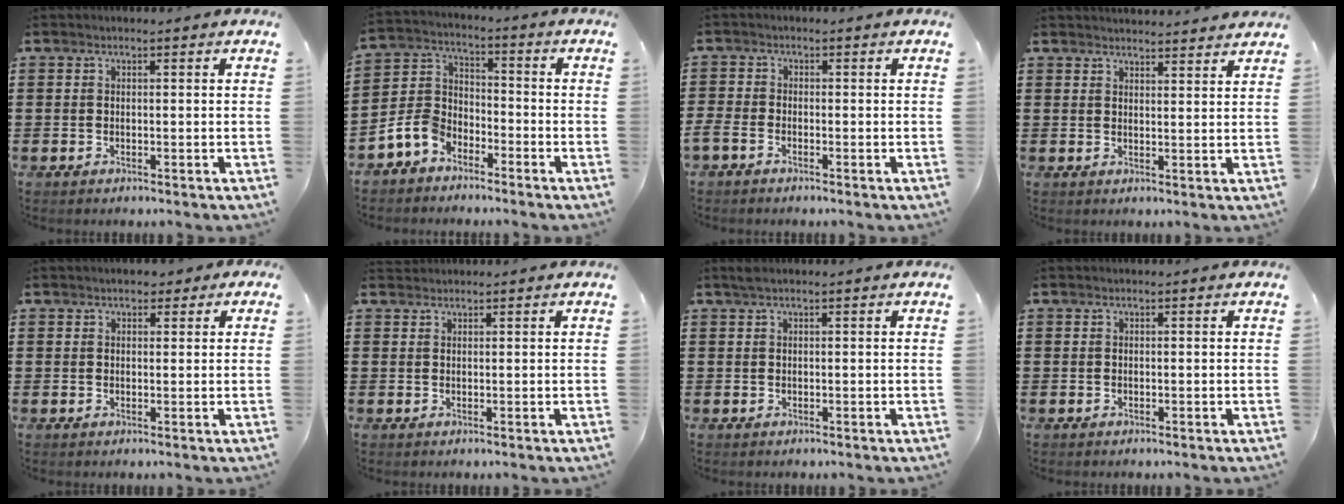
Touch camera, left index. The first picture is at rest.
{"total": 6.4, "force": [-4.5, 4.0, 2.4], "torque": [-0.082, 0.007, -0.096]}
{"total": 1.7, "force": [-1.4, 0.5, 0.8], "torque": [-0.031, -0.002, -0.032]}
{"total": 2.4, "force": [2.4, -0.1, -0.2], "torque": [0.003, -0.012, 0.044]}
{"total": 1.8, "force": [1.1, 1.1, 0.8], "torque": [-0.012, 0.005, 0.018]}
{"total": 1.0, "force": [0.9, 0.2, 0.0], "torque": [-0.002, 0.001, 0.019]}
{"total": 0.7, "force": [0.4, 0.0, 0.5], "torque": [-0.010, 0.001, 0.007]}
{"total": 0.0}